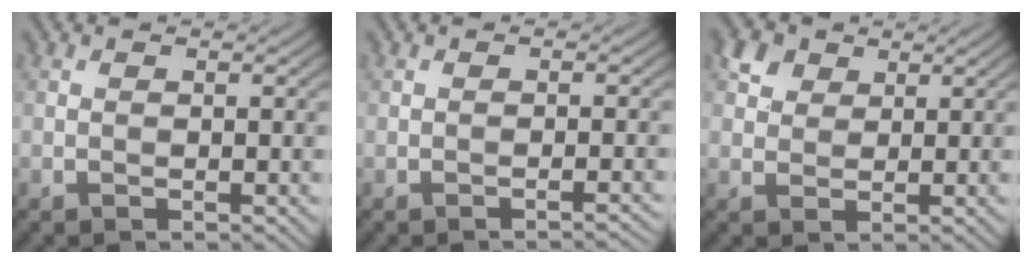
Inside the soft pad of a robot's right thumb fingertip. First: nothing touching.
{"total": 1.2, "force": [-0.9, 0.1, 0.9], "torque": [-0.005, 0.007, -0.020]}
{"total": 3.9, "force": [2.1, 2.8, 1.7], "torque": [-0.043, 0.006, 0.040]}